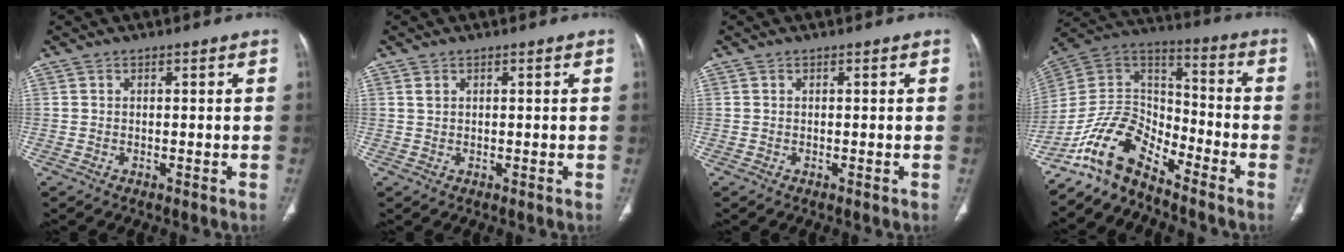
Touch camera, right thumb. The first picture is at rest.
{"total": 0.7, "force": [0.4, 0.4, 0.3], "torque": [-0.007, 0.004, 0.009]}
{"total": 0.0}
{"total": 11.8, "force": [-9.7, 4.5, 4.8], "torque": [-0.082, 0.093, -0.198]}